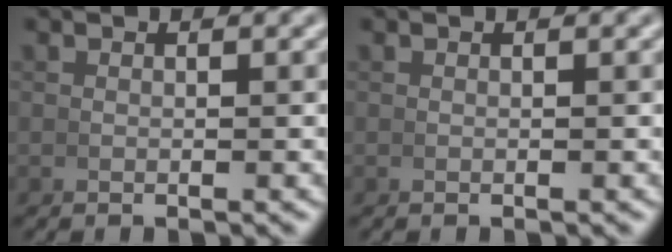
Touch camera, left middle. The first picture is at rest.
{"total": 0.0}